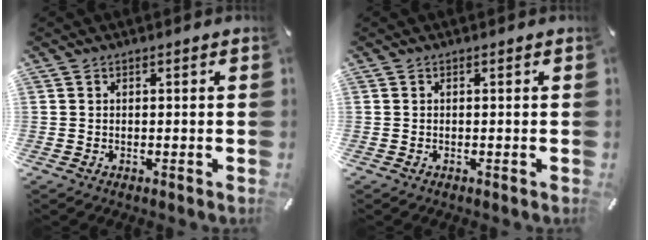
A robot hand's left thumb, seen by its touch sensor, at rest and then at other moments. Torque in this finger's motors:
{"motor_torque": [0.00, 0.00, 0.00, 0.00, 0.00]}